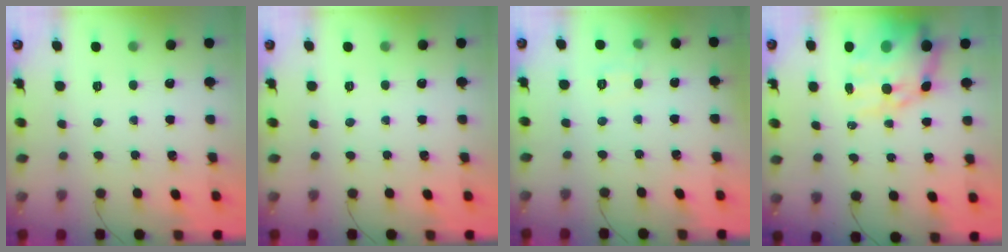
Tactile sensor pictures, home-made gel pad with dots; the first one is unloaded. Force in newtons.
{"total": 0.0}
{"total": 6.2, "press": 6.0, "slide": 1.5}
{"total": 16.8, "press": 16.3, "slide": 4.2}